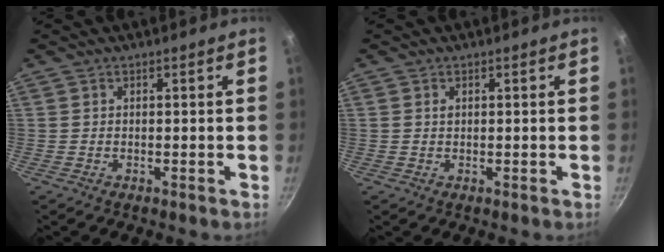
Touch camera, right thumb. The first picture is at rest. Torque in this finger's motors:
{"motor_torque": [0.06, 0.19, 0.30, 0.05, 0.05]}